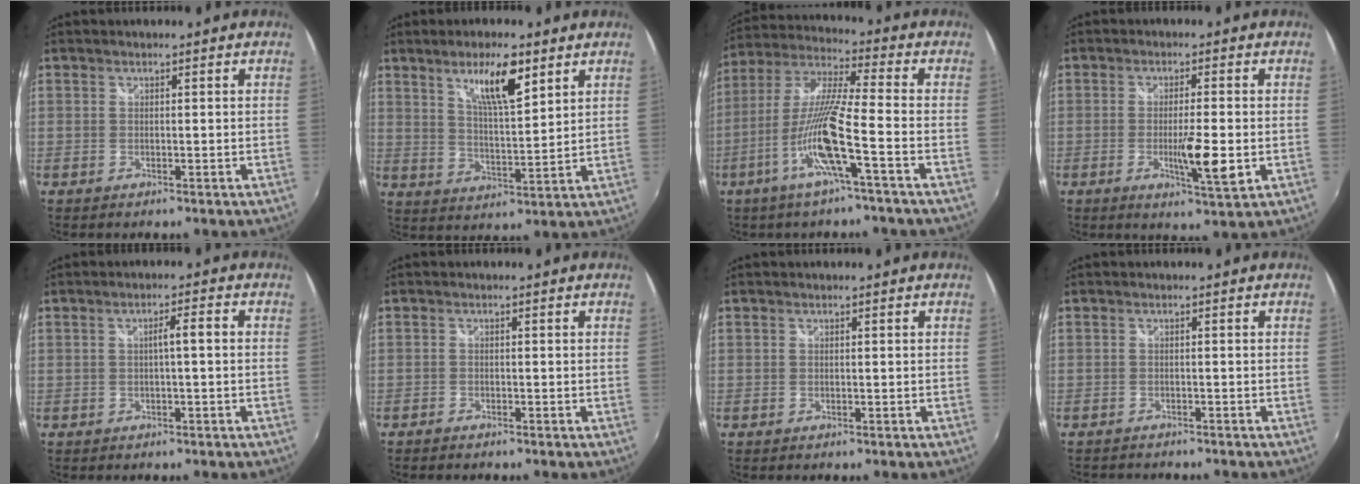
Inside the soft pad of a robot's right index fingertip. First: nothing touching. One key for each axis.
{"total": 9.5, "fx": 5.5, "fy": 2.3, "fz": 7.3, "tx": -0.118, "ty": 0.000, "tz": 0.099}
{"total": 13.4, "fx": -6.1, "fy": -0.3, "fz": 11.9, "tx": -0.234, "ty": -0.015, "tz": -0.117}
{"total": 7.1, "fx": -1.5, "fy": 1.1, "fz": 6.8, "tx": -0.118, "ty": -0.015, "tz": -0.024}
{"total": 2.8, "fx": -0.3, "fy": 0.0, "fz": 2.8, "tx": -0.047, "ty": 0.007, "tz": -0.003}
{"total": 1.4, "fx": -1.3, "fy": 0.4, "fz": 0.4, "tx": -0.013, "ty": -0.008, "tz": -0.026}
{"total": 0.0}
{"total": 3.0, "fx": -2.9, "fy": 0.7, "fz": 0.6, "tx": -0.024, "ty": -0.014, "tz": -0.048}